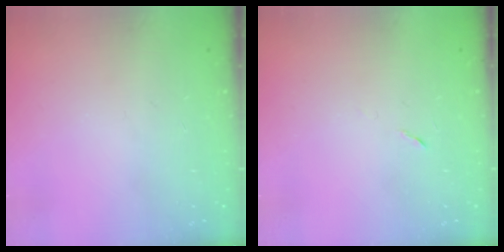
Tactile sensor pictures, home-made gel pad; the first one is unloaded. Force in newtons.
{"total": 5.2, "press": 4.8, "slide": 2.1}